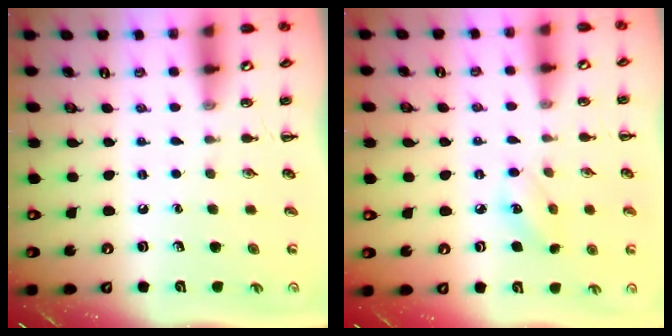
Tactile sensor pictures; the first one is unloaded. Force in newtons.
{"total": 5.4, "press": 5.2, "slide": 1.4}